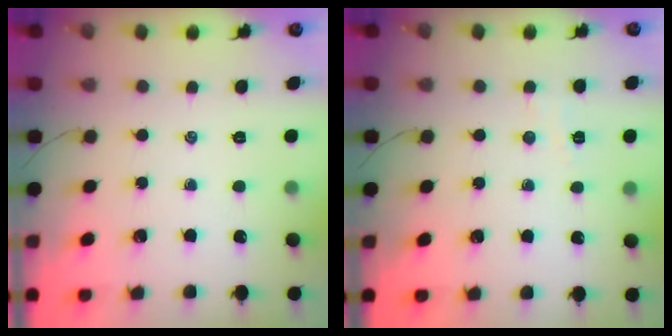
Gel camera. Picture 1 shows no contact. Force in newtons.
{"total": 2.9, "press": 2.7, "slide": 1.0}